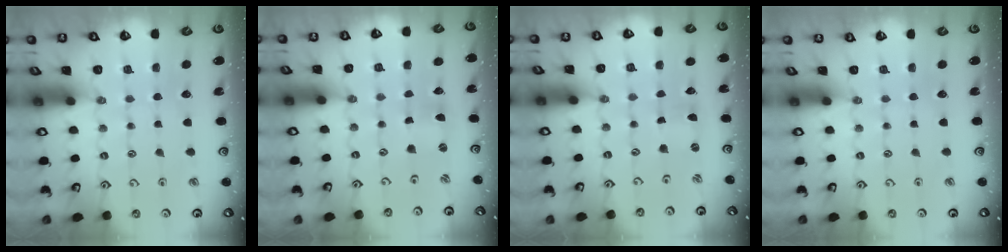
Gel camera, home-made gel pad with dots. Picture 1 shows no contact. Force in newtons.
{"total": 0.0}
{"total": 0.0}
{"total": 0.0}